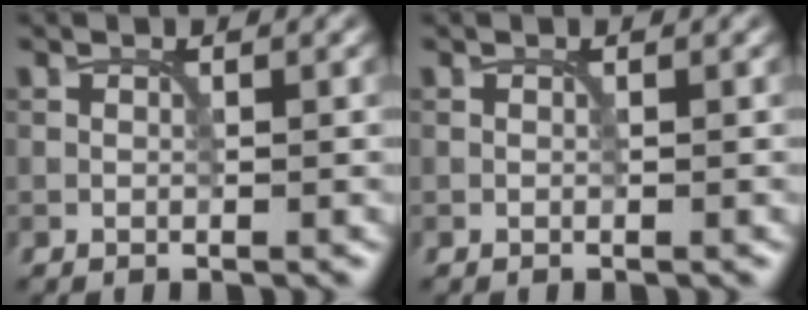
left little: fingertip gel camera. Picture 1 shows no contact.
{"total": 0.0}